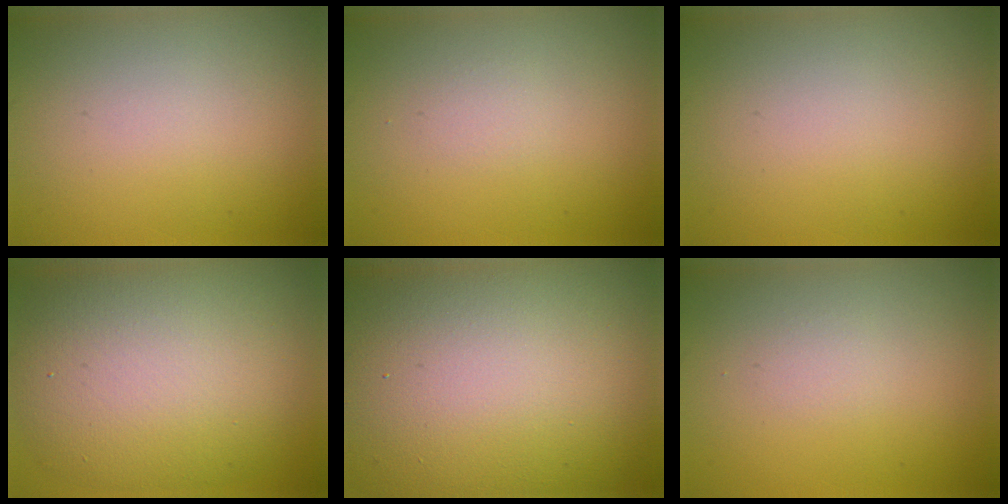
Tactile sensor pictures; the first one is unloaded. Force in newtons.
{"total": 0.0}
{"total": 0.0}
{"total": 11.3, "press": 11.3, "slide": 0.7}
{"total": 21.1, "press": 21.1, "slide": 1.4}
{"total": 0.0}